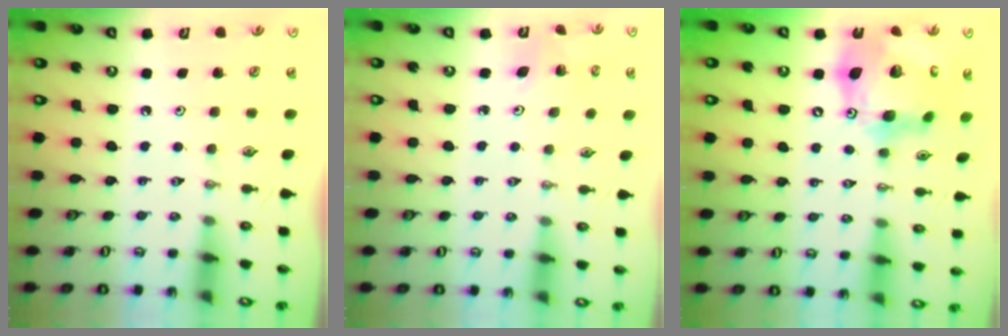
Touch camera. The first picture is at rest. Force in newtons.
{"total": 2.8, "press": 2.8, "slide": 0.2}
{"total": 20.9, "press": 20.8, "slide": 2.3}